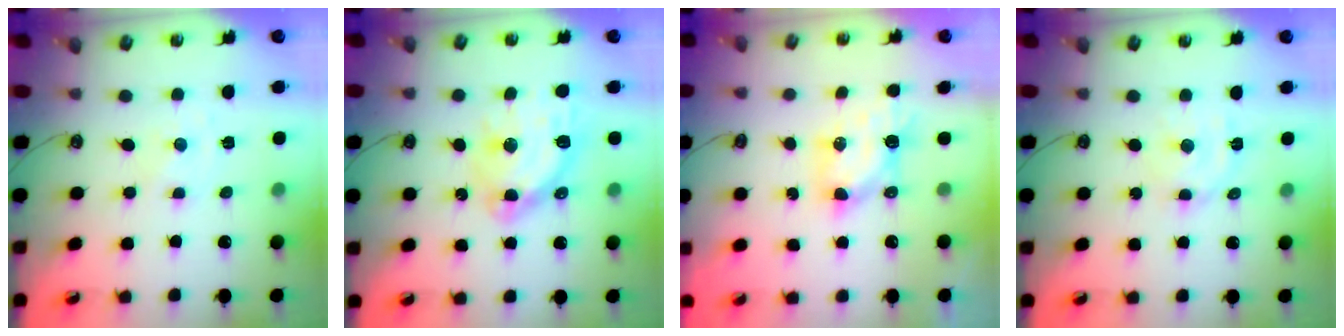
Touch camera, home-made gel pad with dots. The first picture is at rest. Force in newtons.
{"total": 14.7, "press": 14.6, "slide": 1.6}
{"total": 6.8, "press": 6.8, "slide": 0.5}
{"total": 7.5, "press": 7.4, "slide": 1.0}